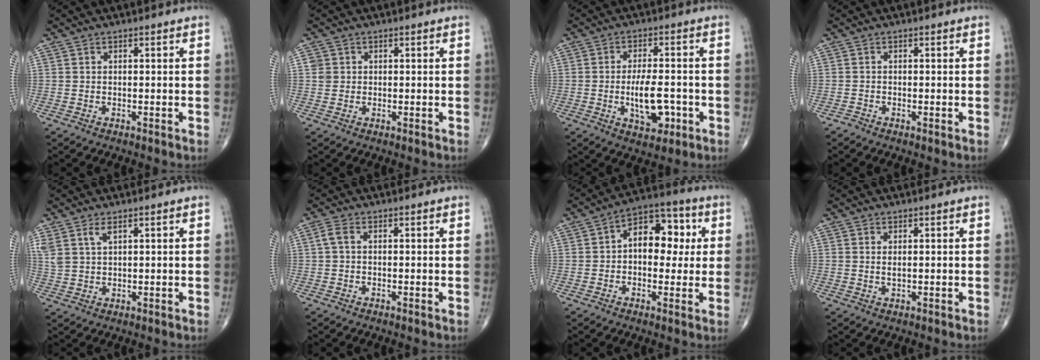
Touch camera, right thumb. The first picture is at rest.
{"total": 1.9, "force": [0.4, 1.8, 0.4], "torque": [0.003, 0.001, 0.007]}
{"total": 8.5, "force": [-2.0, 4.0, 7.2], "torque": [-0.109, 0.008, -0.025]}
{"total": 0.5, "force": [-0.3, 0.2, 0.3], "torque": [-0.006, -0.001, -0.008]}
{"total": 4.1, "force": [2.5, 1.7, 2.8], "torque": [-0.064, -0.004, 0.058]}
{"total": 1.9, "force": [0.2, 1.0, 1.6], "torque": [-0.038, 0.006, 0.001]}
{"total": 11.7, "force": [1.5, 7.4, 8.9], "torque": [-0.089, 0.026, 0.013]}
{"total": 0.9, "force": [0.3, 0.3, 0.8], "torque": [-0.015, -0.003, 0.006]}